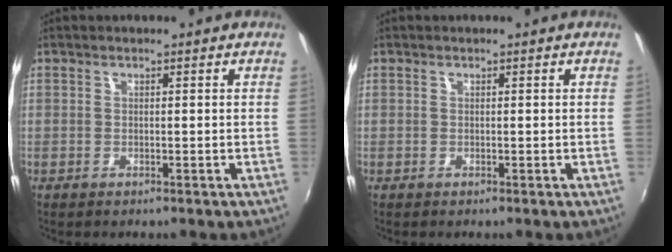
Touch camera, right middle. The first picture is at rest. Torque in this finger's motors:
{"motor_torque": [0.05, 0.21, 0.00, 0.01]}